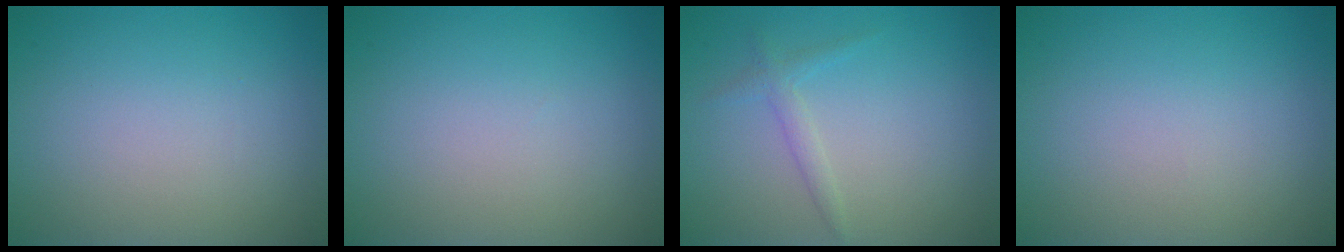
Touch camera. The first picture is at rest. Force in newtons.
{"total": 0.0}
{"total": 1.3, "press": 1.3, "slide": 0.1}
{"total": 0.0}